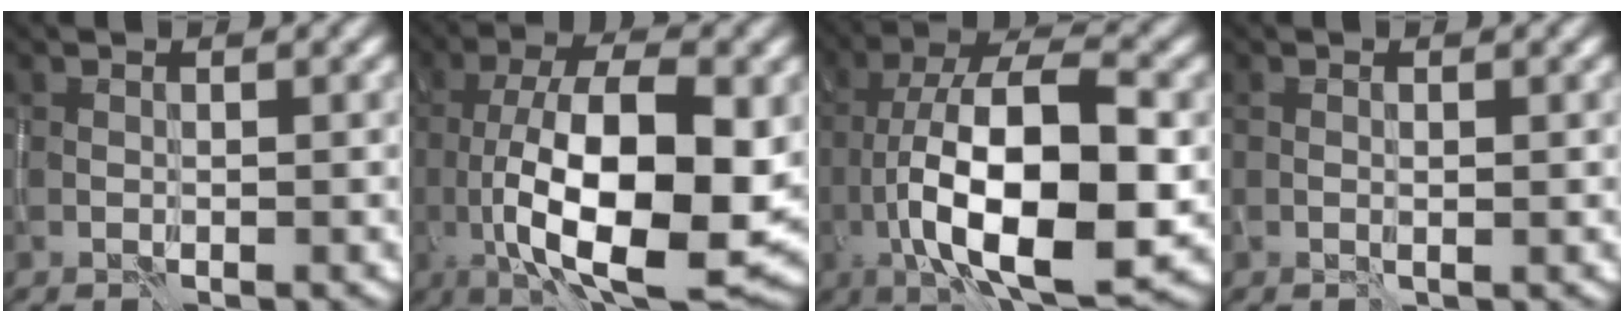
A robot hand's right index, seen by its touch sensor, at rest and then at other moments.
{"total": 13.7, "force": [-1.4, 5.2, 12.6], "torque": [-0.199, -0.007, -0.029]}
{"total": 14.2, "force": [-3.0, 5.1, 12.9], "torque": [-0.210, 0.007, -0.059]}
{"total": 0.5, "force": [0.1, 0.0, 0.5], "torque": [-0.008, 0.001, 0.000]}